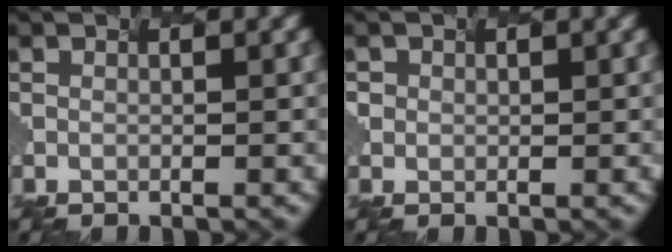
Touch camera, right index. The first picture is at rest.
{"total": 1.2, "force": [-0.1, -0.3, -1.2], "torque": [0.000, -0.005, 0.019]}